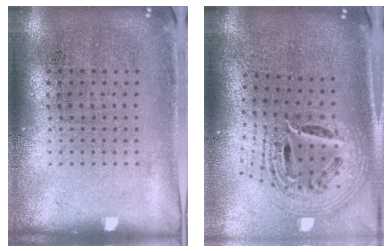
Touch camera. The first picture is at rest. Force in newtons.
{"total": 2.5, "press": 1.8, "slide": 1.8}